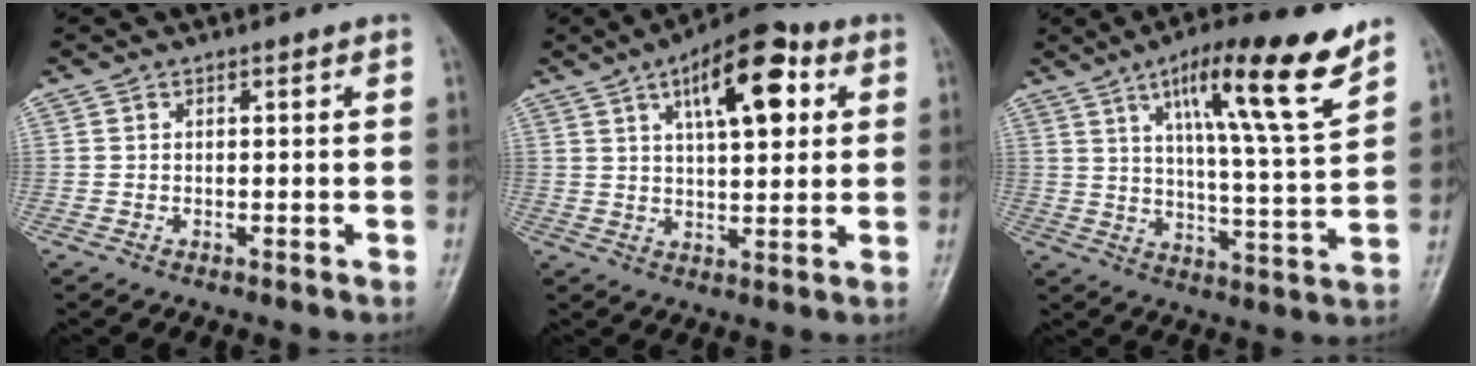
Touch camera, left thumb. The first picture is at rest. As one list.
[{"total": 14.1, "force": [5.3, 6.0, 11.6], "torque": [-0.150, 0.000, 0.073]}, {"total": 17.4, "force": [10.1, 2.4, 13.9], "torque": [-0.206, -0.046, 0.161]}]